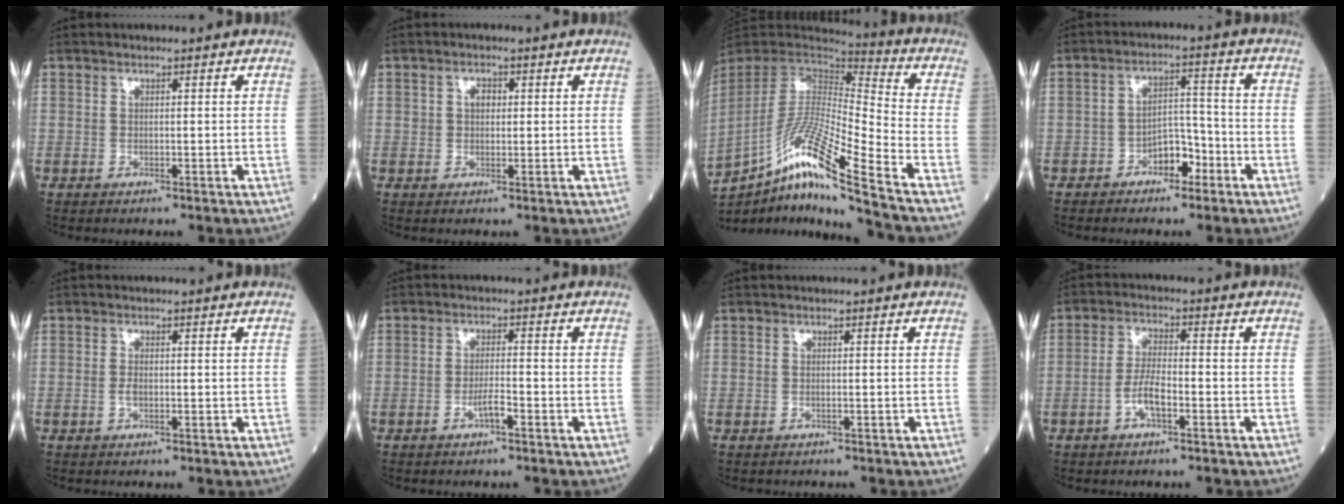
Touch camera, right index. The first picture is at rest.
{"total": 1.9, "force": [0.4, 1.3, 1.3], "torque": [-0.026, 0.007, 0.008]}
{"total": 19.5, "force": [-13.4, -1.0, 14.1], "torque": [-0.303, -0.022, -0.256]}
{"total": 5.0, "force": [-3.0, 2.5, 3.1], "torque": [-0.046, 0.018, -0.052]}
{"total": 1.1, "force": [-0.3, 0.4, 0.9], "torque": [-0.020, 0.001, -0.005]}
{"total": 2.5, "force": [-1.4, 0.2, 2.1], "torque": [-0.036, 0.002, -0.027]}
{"total": 0.7, "force": [-0.6, 0.4, 0.0], "torque": [-0.004, 0.003, -0.011]}
{"total": 4.4, "force": [-2.1, 1.1, 3.8], "torque": [-0.077, 0.008, -0.040]}